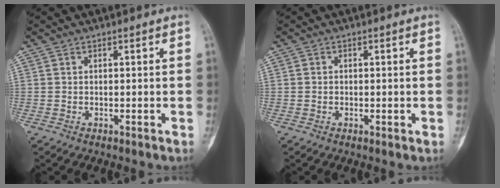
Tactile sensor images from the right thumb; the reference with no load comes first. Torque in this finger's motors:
{"motor_torque": [-0.22, -0.18, -0.20, 0.30, -0.10]}